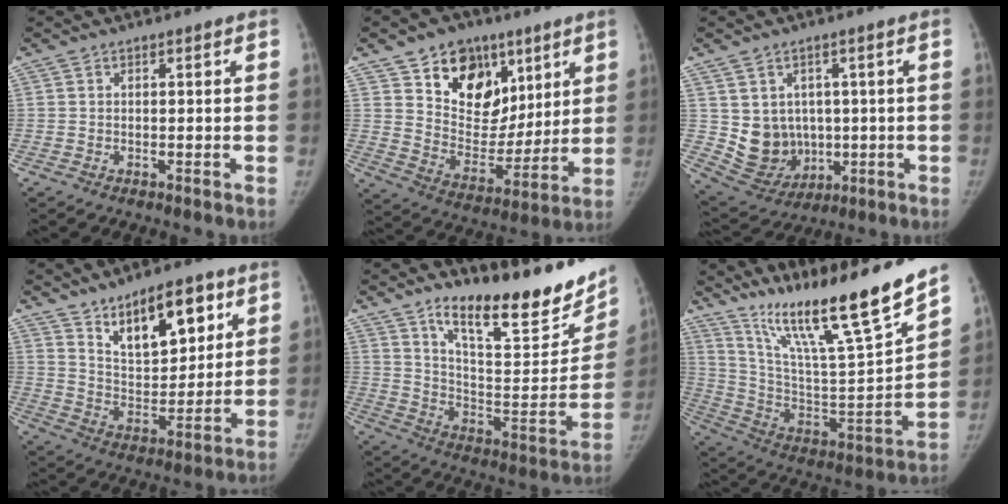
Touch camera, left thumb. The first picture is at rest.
{"total": 17.5, "force": [9.4, 12.4, 8.0], "torque": [-0.072, -0.043, 0.163]}
{"total": 10.0, "force": [0.5, 8.8, 4.8], "torque": [-0.045, -0.010, 0.041]}
{"total": 15.3, "force": [8.6, 7.2, 10.4], "torque": [-0.123, -0.049, 0.153]}
{"total": 24.0, "force": [17.3, 7.4, 15.0], "torque": [-0.175, -0.105, 0.261]}
{"total": 25.4, "force": [19.6, 1.5, 16.2], "torque": [-0.245, -0.107, 0.337]}